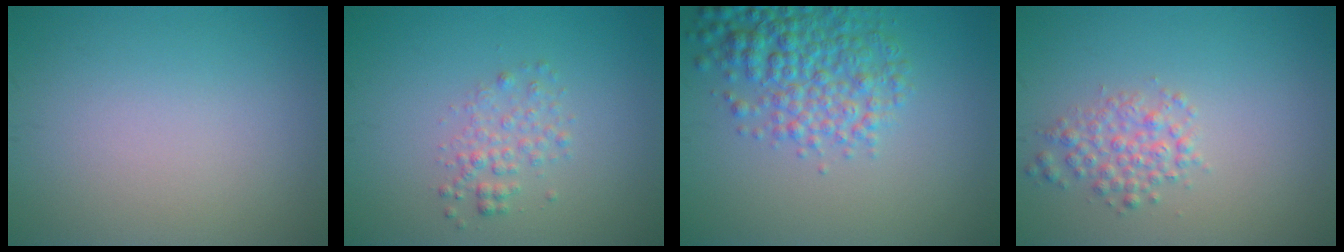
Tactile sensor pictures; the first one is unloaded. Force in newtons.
{"total": 1.9, "press": 1.9, "slide": 0.1}
{"total": 5.3, "press": 5.3, "slide": 0.1}
{"total": 2.4, "press": 2.4, "slide": 0.1}